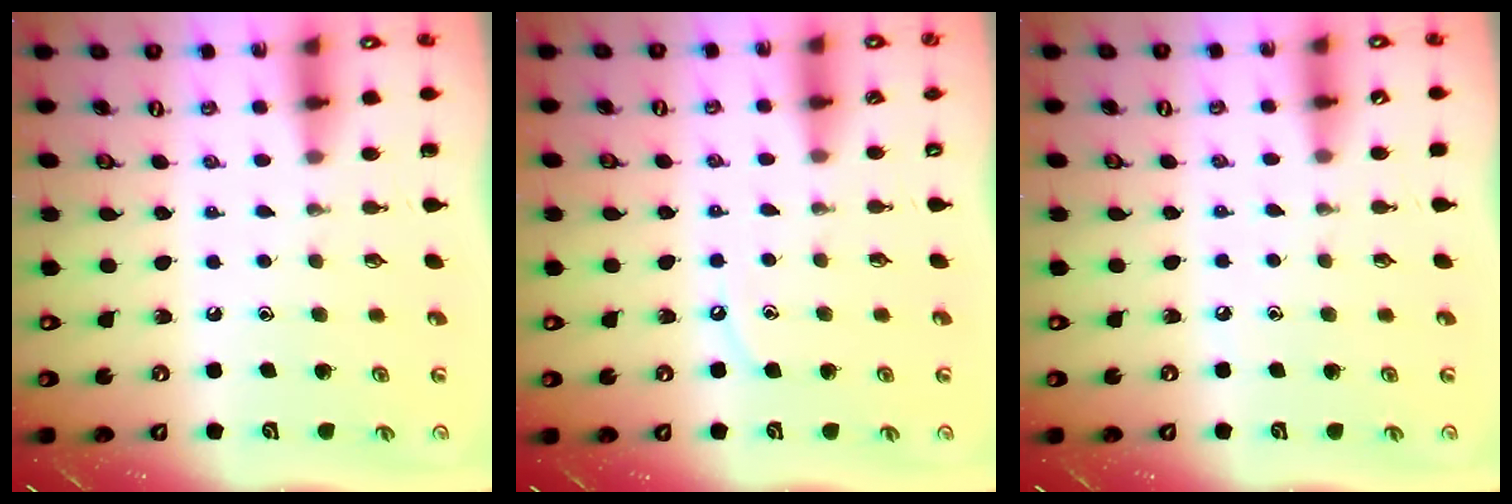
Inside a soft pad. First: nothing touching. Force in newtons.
{"total": 4.7, "press": 4.6, "slide": 0.5}
{"total": 2.3, "press": 2.3, "slide": 0.4}